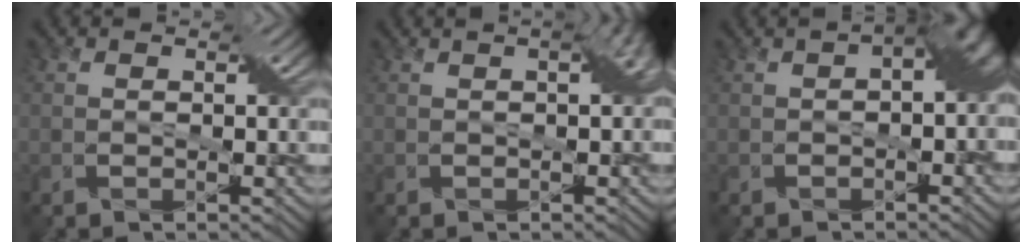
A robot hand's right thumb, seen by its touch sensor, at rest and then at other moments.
{"total": 2.8, "force": [0.7, 0.9, 2.6], "torque": [-0.029, 0.014, 0.006]}
{"total": 6.3, "force": [0.0, 3.3, 5.4], "torque": [-0.058, 0.006, 0.001]}